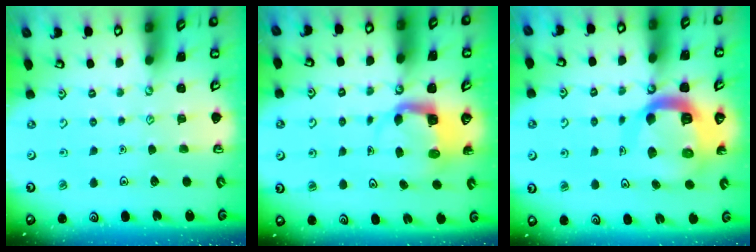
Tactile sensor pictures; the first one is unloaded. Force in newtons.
{"total": 4.7, "press": 4.7, "slide": 0.4}
{"total": 14.6, "press": 14.4, "slide": 1.8}